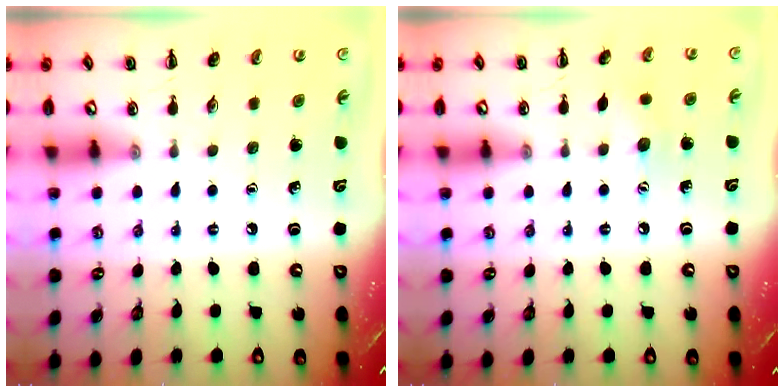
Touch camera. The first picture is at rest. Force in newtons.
{"total": 5.9, "press": 5.8, "slide": 1.3}